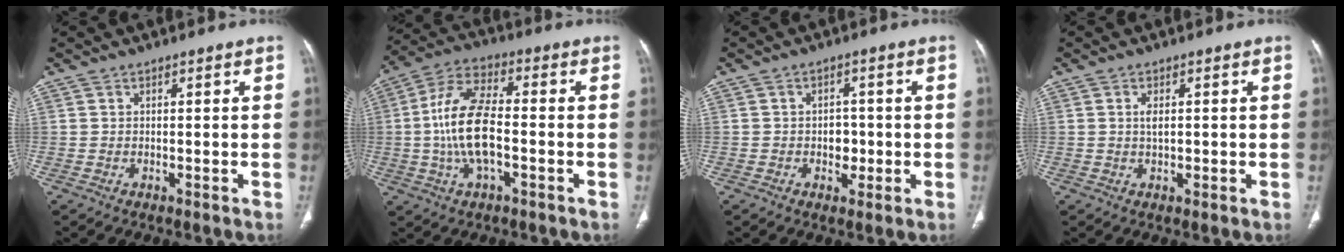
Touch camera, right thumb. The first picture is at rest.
{"total": 13.6, "force": [-1.8, 5.9, 12.1], "torque": [-0.246, 0.025, -0.038]}
{"total": 3.7, "force": [-0.6, 2.8, 2.3], "torque": [-0.009, 0.007, -0.008]}
{"total": 2.1, "force": [0.3, 1.1, 1.8], "torque": [-0.033, -0.001, 0.006]}